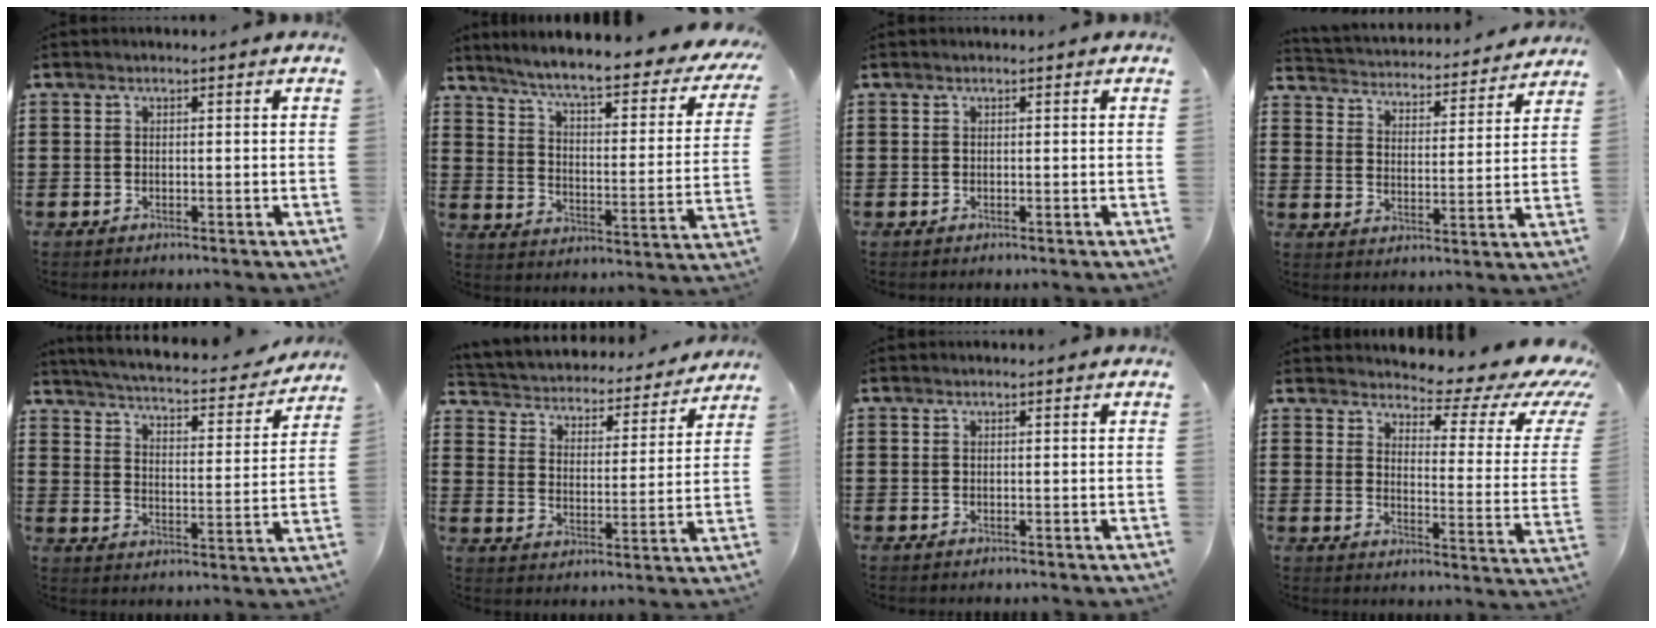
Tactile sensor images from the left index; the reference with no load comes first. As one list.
[{"total": 6.3, "force": [5.1, -0.2, 3.7], "torque": [-0.091, -0.042, 0.079]}, {"total": 0.0}, {"total": 3.1, "force": [3.1, 0.1, -0.2], "torque": [-0.019, -0.031, 0.045]}, {"total": 3.6, "force": [3.4, -0.1, 1.2], "torque": [-0.044, -0.032, 0.048]}, {"total": 3.0, "force": [3.0, 0.5, -0.1], "torque": [-0.021, -0.031, 0.041]}, {"total": 0.0}, {"total": 5.3, "force": [4.4, 1.0, 2.8], "torque": [-0.054, -0.041, 0.069]}]